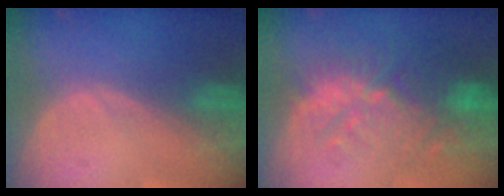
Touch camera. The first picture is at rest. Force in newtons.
{"total": 11.2, "press": 9.9, "slide": 5.2}